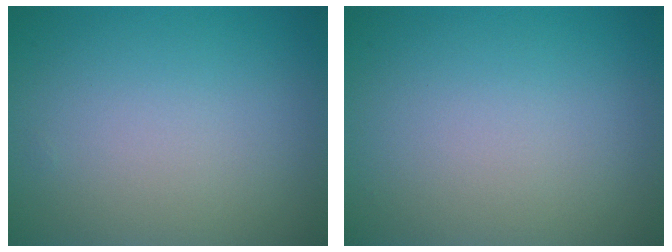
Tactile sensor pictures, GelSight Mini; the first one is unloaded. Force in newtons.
{"total": 0.0}